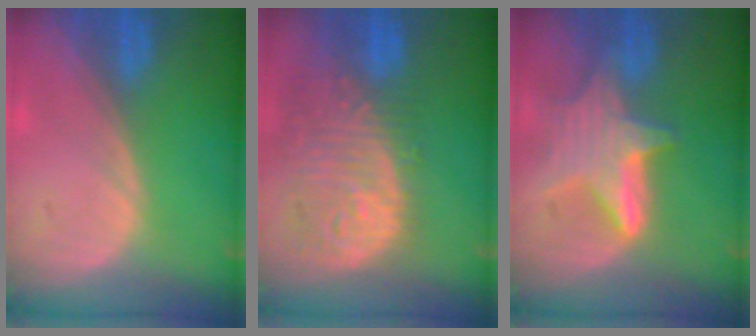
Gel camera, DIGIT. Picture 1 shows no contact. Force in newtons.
{"total": 13.8, "press": 11.5, "slide": 7.7}
{"total": 7.2, "press": 7.2, "slide": 0.4}